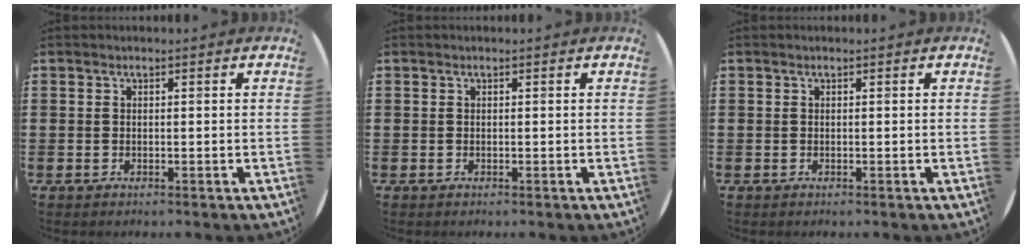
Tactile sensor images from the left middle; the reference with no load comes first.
{"total": 0.0}
{"total": 0.0}